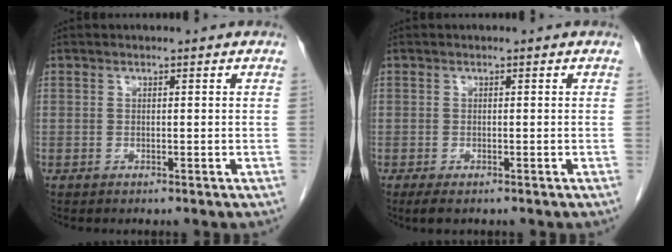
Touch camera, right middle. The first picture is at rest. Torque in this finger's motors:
{"motor_torque": [0.20, -0.36, 0.00, 0.03]}